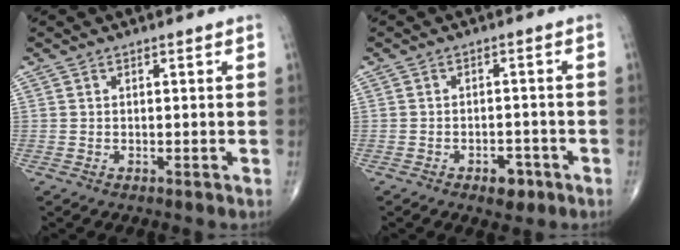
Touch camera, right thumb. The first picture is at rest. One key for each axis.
{"total": 3.7, "fx": -2.2, "fy": 2.2, "fz": 2.1, "tx": -0.013, "ty": 0.012, "tz": -0.027}